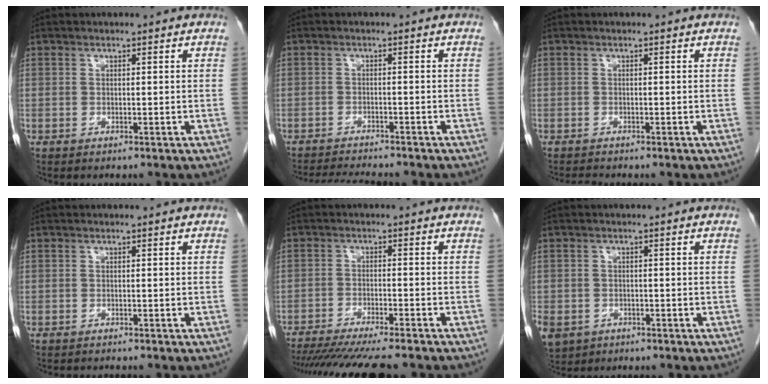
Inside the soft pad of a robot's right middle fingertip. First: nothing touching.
{"total": 7.3, "force": [-6.9, 0.3, 2.4], "torque": [-0.037, -0.014, -0.108]}
{"total": 1.1, "force": [-1.1, -0.2, 0.2], "torque": [-0.008, -0.005, -0.019]}
{"total": 1.1, "force": [-1.0, -0.1, 0.2], "torque": [-0.004, -0.001, -0.014]}
{"total": 16.1, "force": [-14.2, 0.8, 7.5], "torque": [-0.118, -0.037, -0.204]}
{"total": 10.9, "force": [-5.0, 8.8, 4.1], "torque": [-0.127, -0.009, -0.067]}